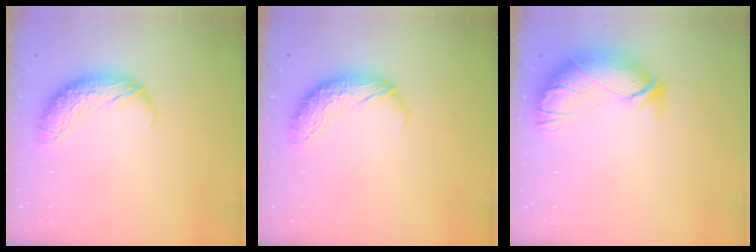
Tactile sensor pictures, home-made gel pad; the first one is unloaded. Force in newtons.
{"total": 0.0}
{"total": 3.0, "press": 0.3, "slide": 3.0}